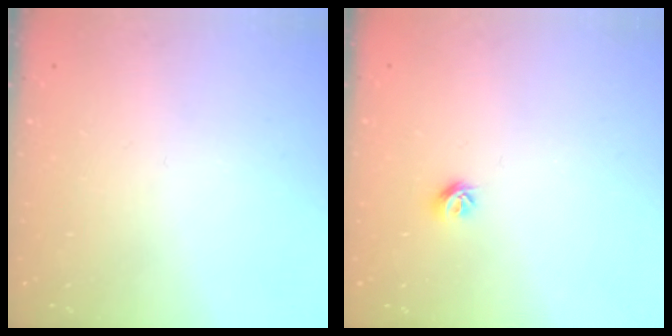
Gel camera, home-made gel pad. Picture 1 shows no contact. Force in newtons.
{"total": 5.4, "press": 5.3, "slide": 0.9}